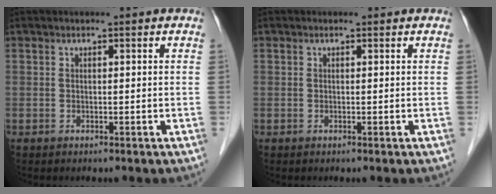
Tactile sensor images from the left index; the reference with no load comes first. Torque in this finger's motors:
{"motor_torque": [1.13, -1.00, 0.02, -0.01]}